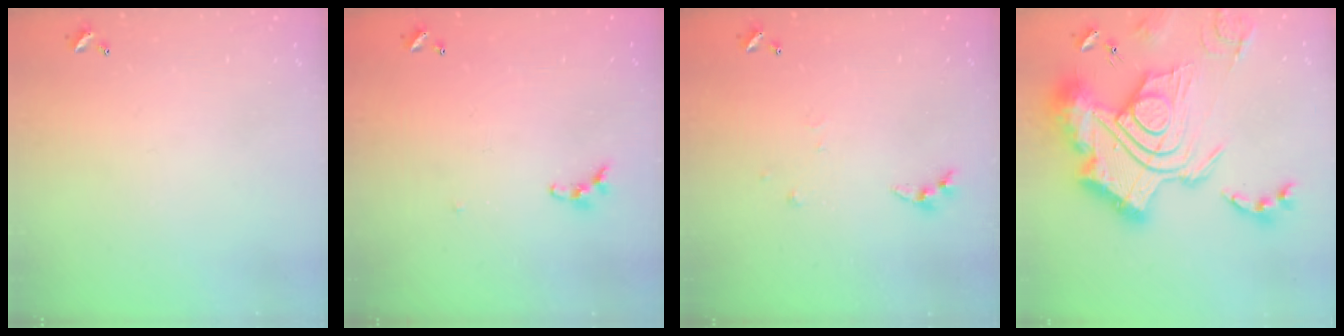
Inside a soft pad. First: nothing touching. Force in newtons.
{"total": 4.6, "press": 4.5, "slide": 0.7}
{"total": 4.9, "press": 4.9, "slide": 0.4}
{"total": 3.9, "press": 3.0, "slide": 2.5}